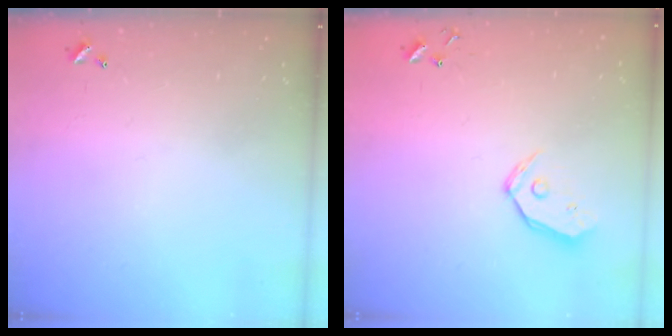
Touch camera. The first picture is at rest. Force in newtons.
{"total": 8.7, "press": 8.6, "slide": 1.3}